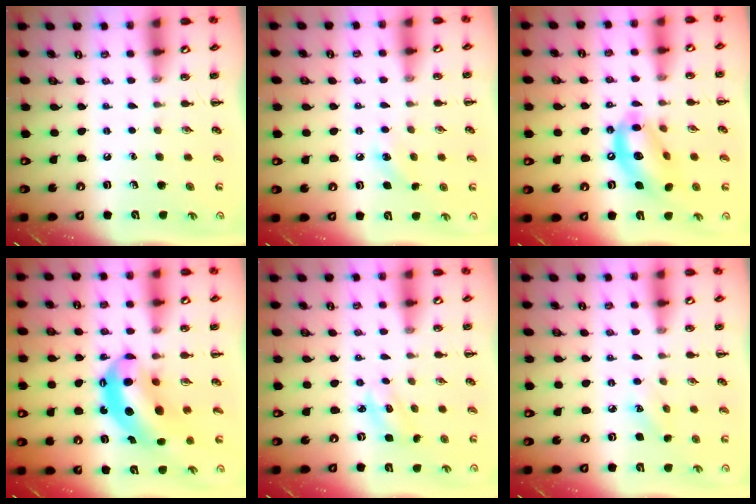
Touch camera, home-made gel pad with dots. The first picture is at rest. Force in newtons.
{"total": 7.2, "press": 6.9, "slide": 2.0}
{"total": 15.1, "press": 14.5, "slide": 4.1}
{"total": 13.7, "press": 13.1, "slide": 3.9}
{"total": 2.8, "press": 2.7, "slide": 0.7}
{"total": 4.5, "press": 4.3, "slide": 1.2}